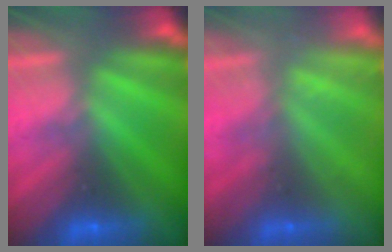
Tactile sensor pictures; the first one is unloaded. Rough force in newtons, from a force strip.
{"total": 2.1}